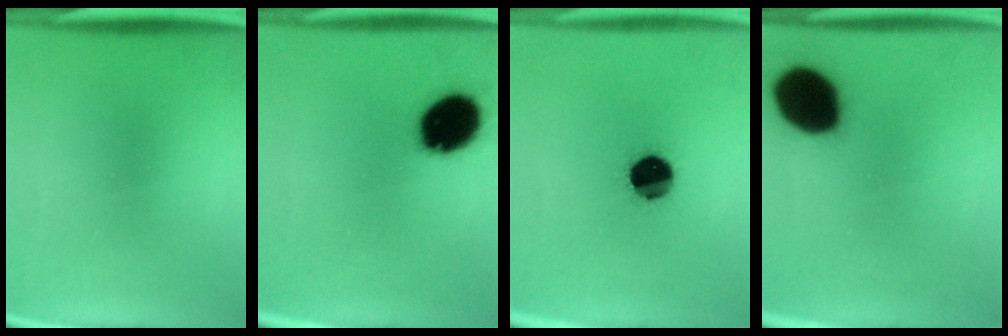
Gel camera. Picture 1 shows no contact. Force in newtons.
{"total": 14.8}
{"total": 11.8}
{"total": 19.3}